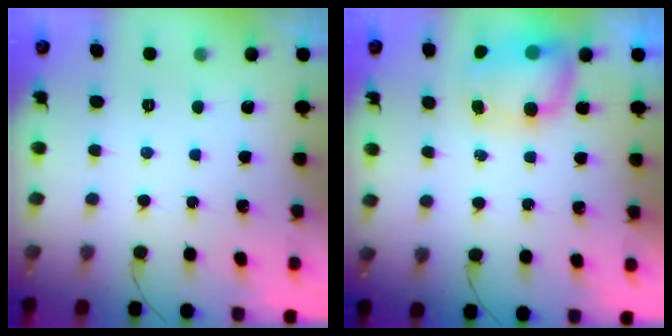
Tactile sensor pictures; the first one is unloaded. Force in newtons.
{"total": 8.8, "press": 8.6, "slide": 1.9}